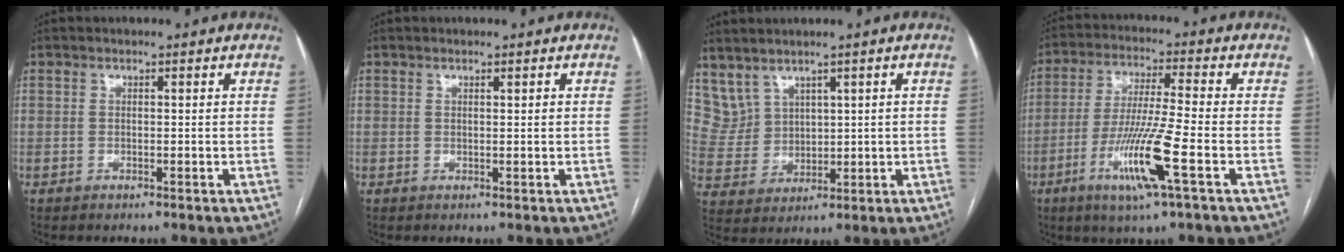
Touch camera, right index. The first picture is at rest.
{"total": 0.6, "force": [0.4, 0.1, 0.4], "torque": [-0.008, -0.002, 0.005]}
{"total": 5.6, "force": [4.3, 3.4, 1.1], "torque": [-0.035, 0.018, 0.109]}
{"total": 11.6, "force": [-4.5, -0.5, 10.7], "torque": [-0.211, -0.020, -0.087]}